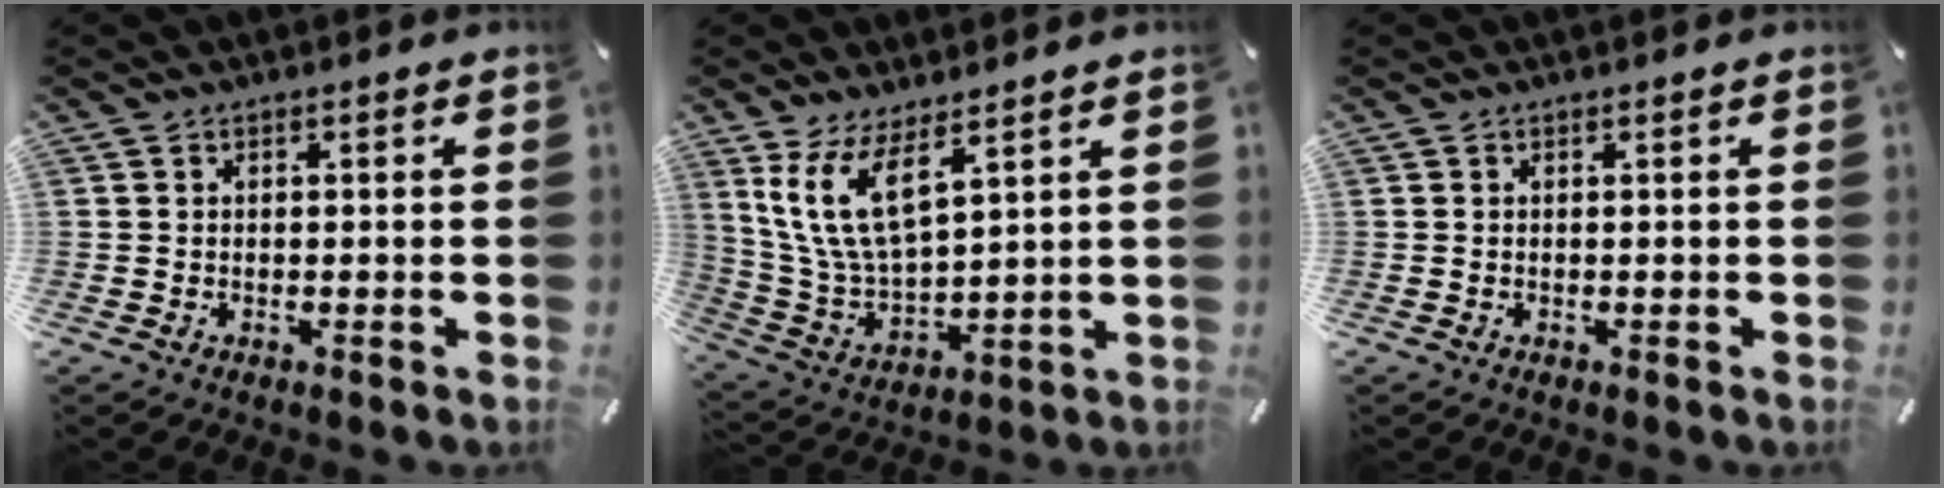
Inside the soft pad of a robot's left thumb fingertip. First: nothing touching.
{"total": 12.1, "force": [7.2, 4.9, 8.4], "torque": [-0.199, -0.026, 0.133]}
{"total": 0.0}